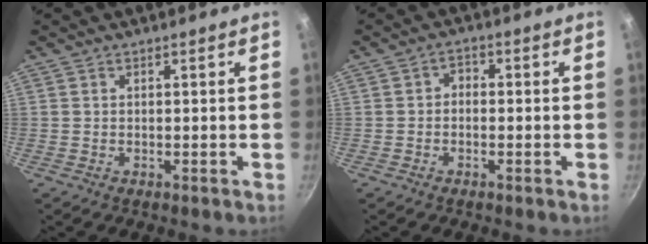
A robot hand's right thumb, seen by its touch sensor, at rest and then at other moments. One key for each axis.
{"total": 2.2, "fx": -0.4, "fy": 1.7, "fz": 1.3, "tx": -0.015, "ty": 0.013, "tz": -0.011}